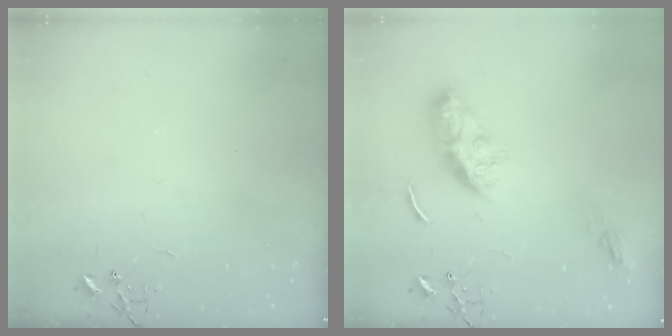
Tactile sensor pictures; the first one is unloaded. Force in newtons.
{"total": 9.9, "press": 9.9, "slide": 0.1}